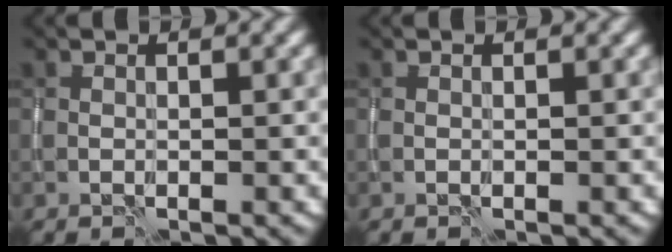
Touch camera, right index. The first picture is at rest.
{"total": 0.0}